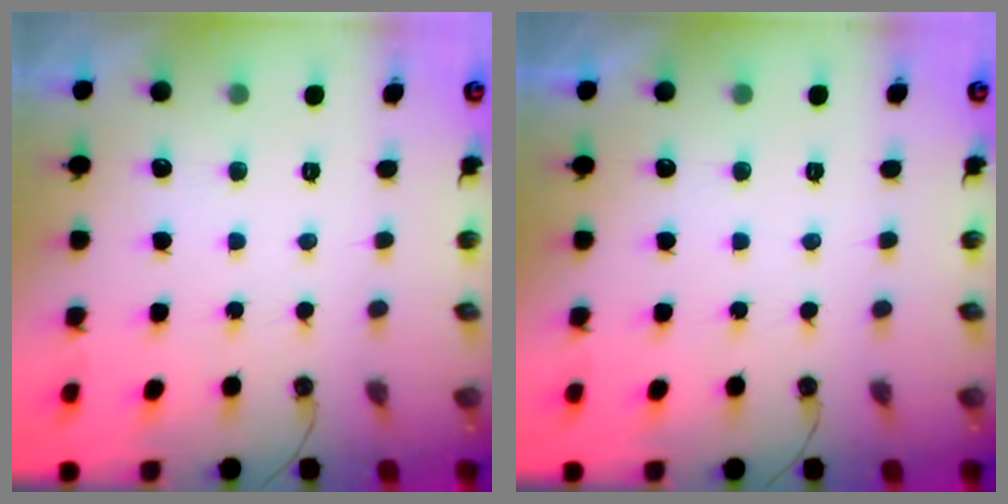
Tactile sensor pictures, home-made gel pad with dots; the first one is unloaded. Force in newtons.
{"total": 0.0}